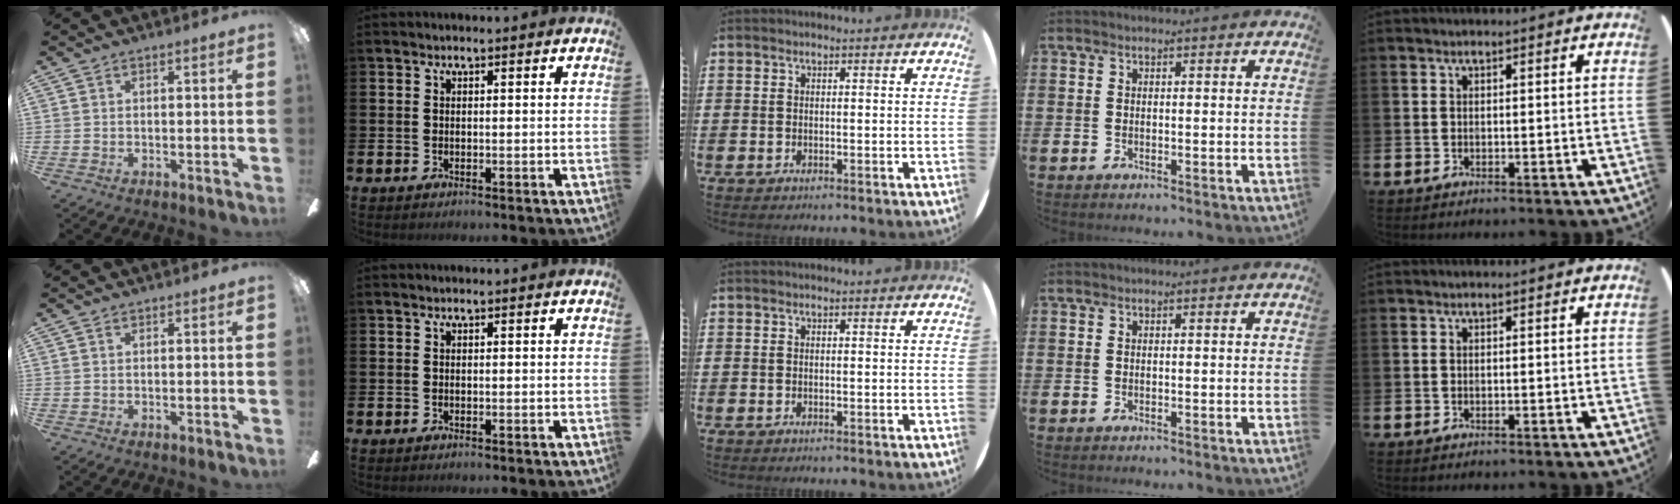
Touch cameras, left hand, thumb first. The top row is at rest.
{}